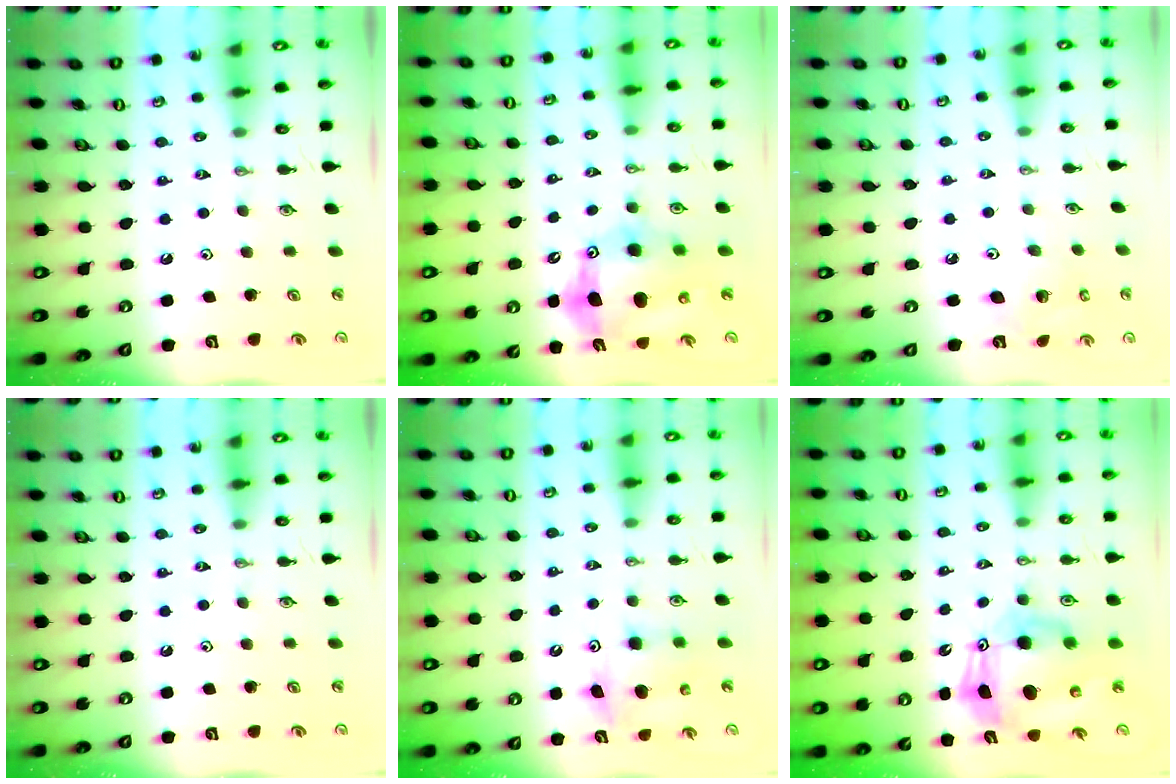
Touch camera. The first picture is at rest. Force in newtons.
{"total": 12.7, "press": 12.4, "slide": 2.7}
{"total": 6.0, "press": 6.0, "slide": 0.2}
{"total": 0.0}
{"total": 7.3, "press": 7.3, "slide": 0.5}
{"total": 12.0, "press": 11.7, "slide": 2.5}